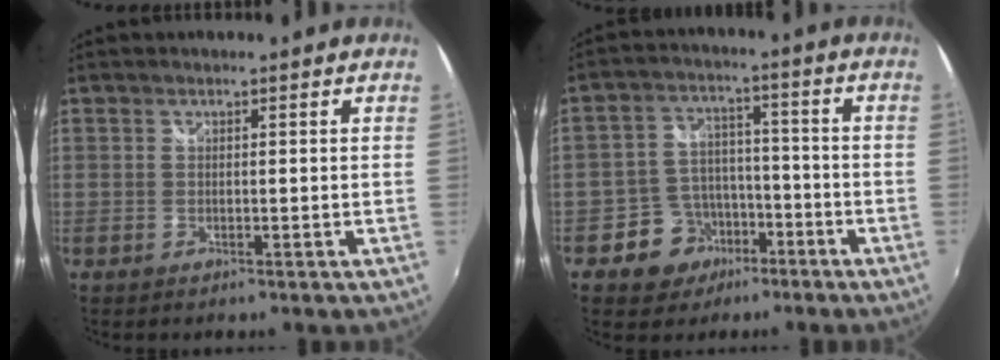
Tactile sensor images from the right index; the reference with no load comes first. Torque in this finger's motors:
{"motor_torque": [0.13, -0.15, 0.08, 0.00]}